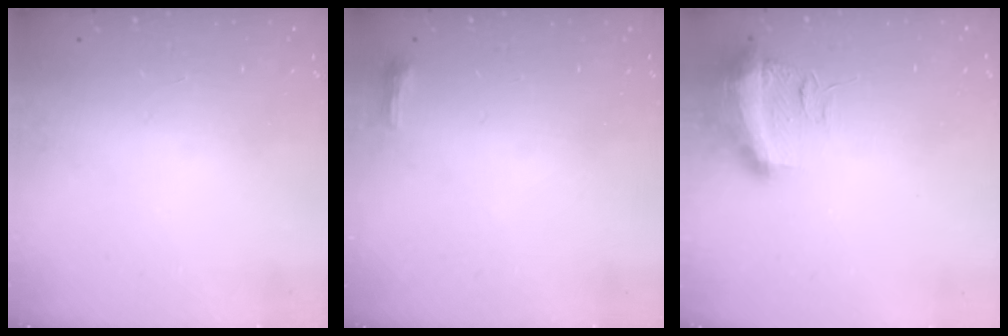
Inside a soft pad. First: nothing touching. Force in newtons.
{"total": 3.6, "press": 3.4, "slide": 1.0}
{"total": 17.3, "press": 13.2, "slide": 11.2}